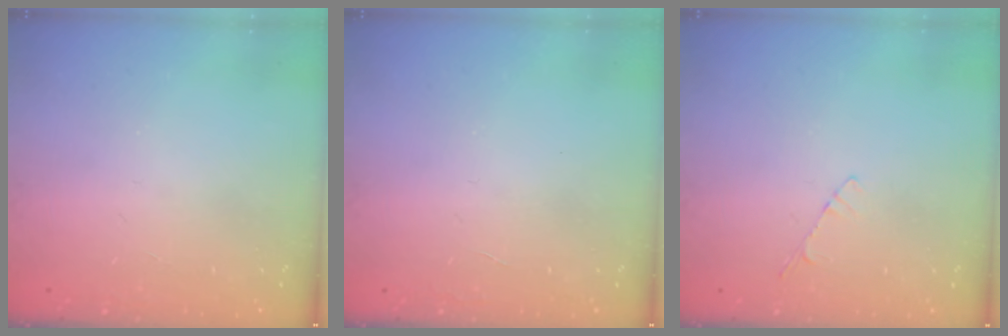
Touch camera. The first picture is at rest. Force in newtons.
{"total": 0.0}
{"total": 3.4, "press": 3.4, "slide": 0.5}